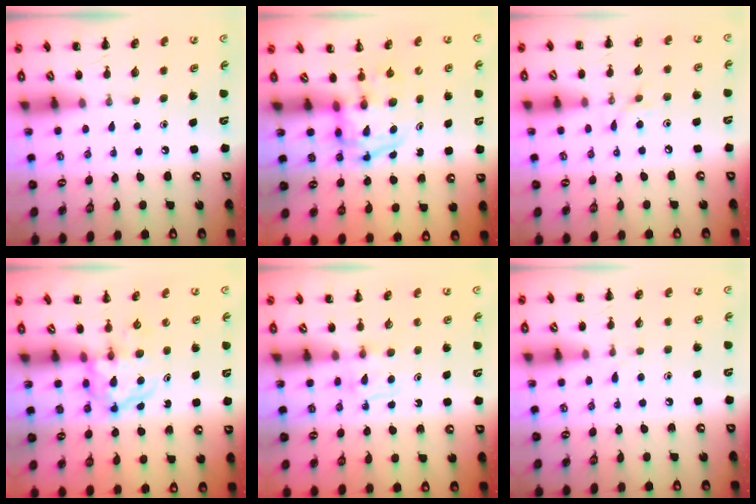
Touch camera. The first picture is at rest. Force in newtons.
{"total": 4.0, "press": 3.9, "slide": 0.6}
{"total": 4.0, "press": 3.8, "slide": 1.2}
{"total": 3.8, "press": 3.8, "slide": 0.5}
{"total": 4.7, "press": 4.5, "slide": 1.3}
{"total": 4.6, "press": 4.2, "slide": 1.8}